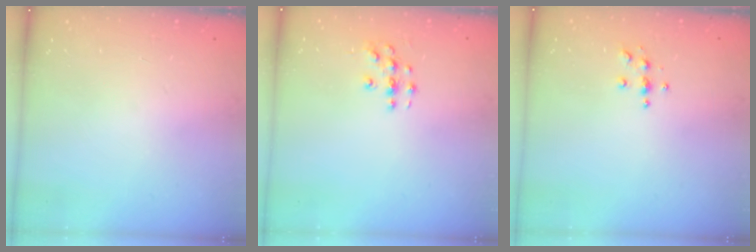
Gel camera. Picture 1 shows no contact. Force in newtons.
{"total": 3.3, "press": 3.3, "slide": 0.2}
{"total": 3.9, "press": 3.9, "slide": 0.5}